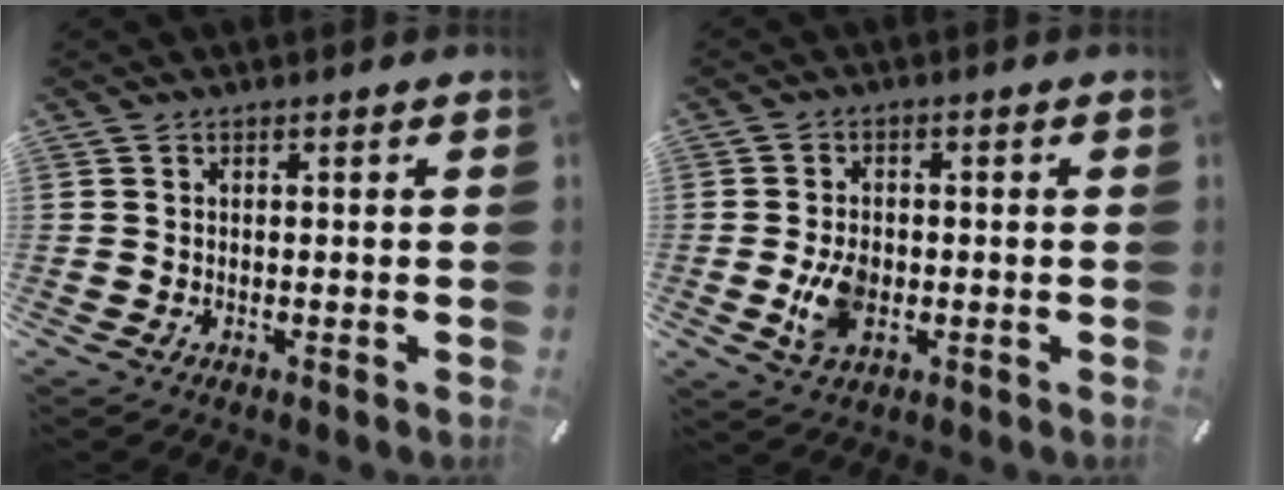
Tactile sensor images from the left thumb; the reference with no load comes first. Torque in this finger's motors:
{"motor_torque": [0.16, 0.26, 0.07, 0.07, 0.06]}